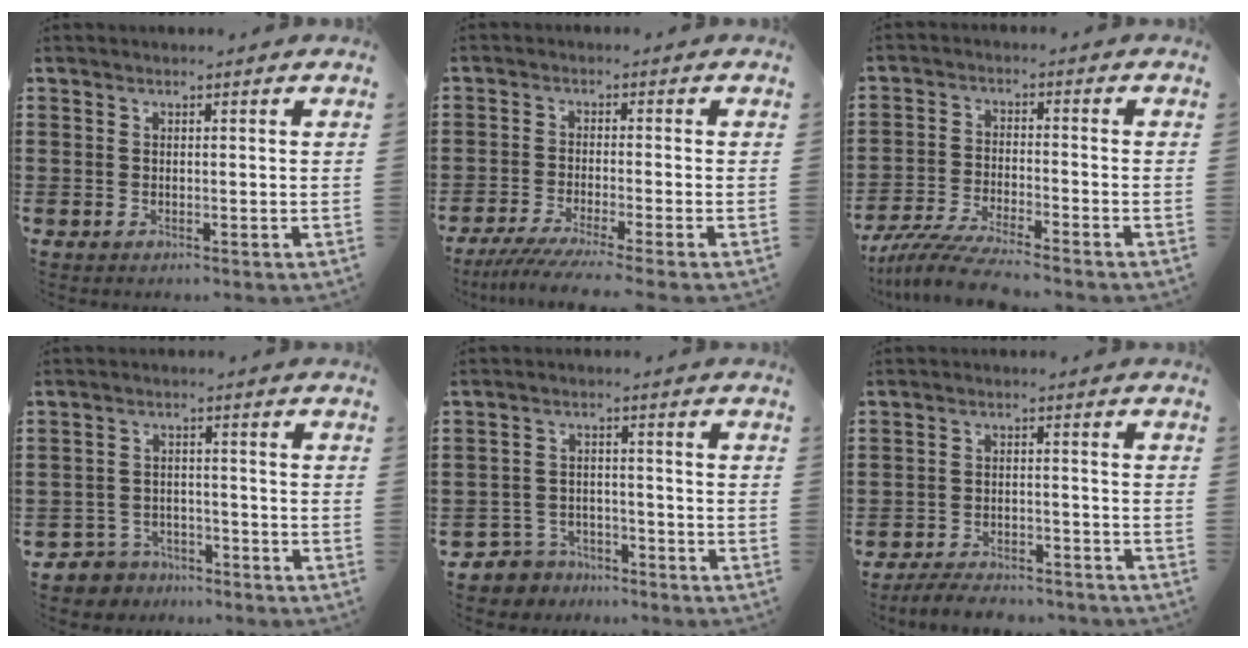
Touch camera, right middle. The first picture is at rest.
{"total": 3.8, "force": [-3.2, -0.4, 1.9], "torque": [-0.049, -0.018, -0.065]}
{"total": 6.7, "force": [-6.2, 0.0, 2.6], "torque": [-0.064, -0.013, -0.122]}
{"total": 3.5, "force": [-3.4, 1.1, -0.2], "torque": [-0.016, -0.002, -0.073]}
{"total": 4.0, "force": [-3.8, 1.2, -0.1], "torque": [-0.022, -0.002, -0.085]}
{"total": 4.3, "force": [-4.2, 0.7, 0.8], "torque": [-0.021, 0.003, -0.086]}